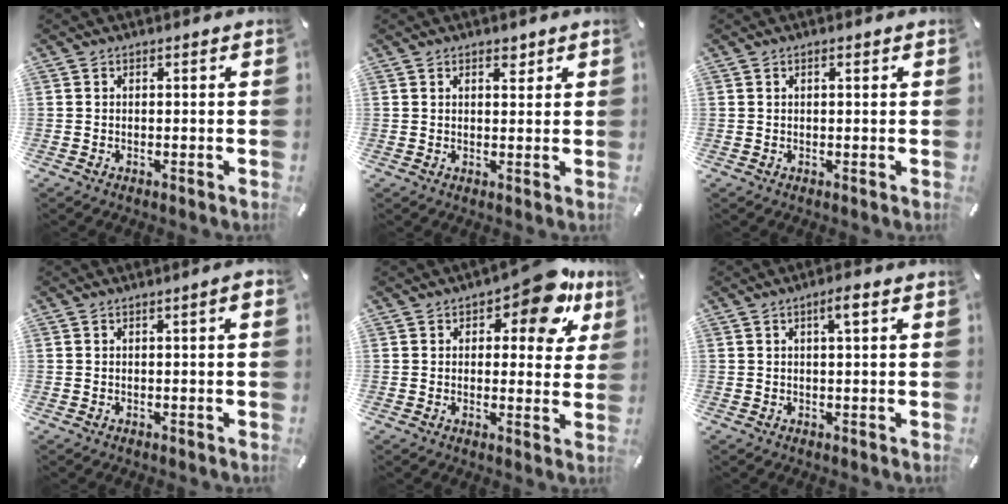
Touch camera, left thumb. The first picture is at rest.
{"total": 2.3, "force": [1.4, 1.3, 1.2], "torque": [-0.009, -0.005, 0.021]}
{"total": 1.0, "force": [0.4, 0.3, 0.9], "torque": [-0.018, 0.002, 0.006]}
{"total": 2.0, "force": [0.1, 0.3, 1.9], "torque": [-0.033, 0.002, 0.002]}
{"total": 12.4, "force": [7.3, 5.7, 8.3], "torque": [-0.095, -0.042, 0.120]}
{"total": 3.3, "force": [1.1, 0.5, 3.1], "torque": [-0.053, 0.001, 0.015]}